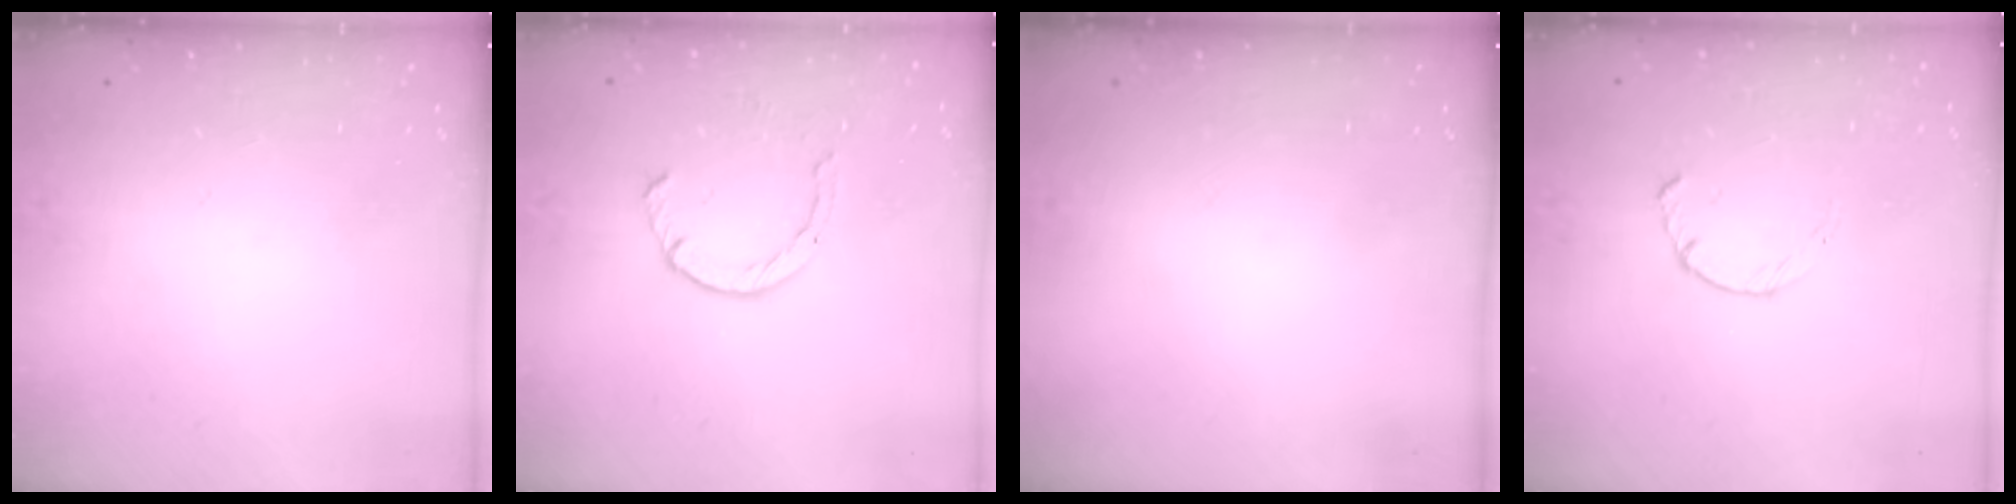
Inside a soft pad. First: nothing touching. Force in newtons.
{"total": 2.4, "press": 2.4, "slide": 0.2}
{"total": 0.0}
{"total": 2.2, "press": 2.2, "slide": 0.4}